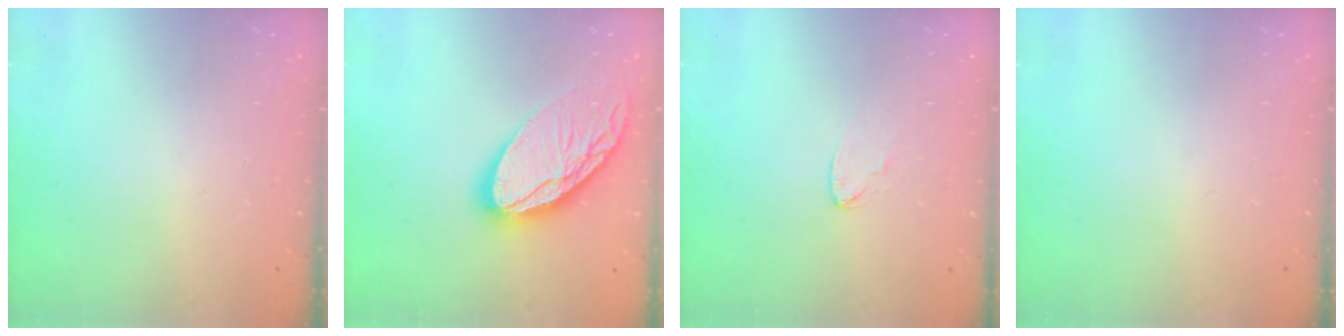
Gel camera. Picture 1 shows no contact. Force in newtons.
{"total": 16.8, "press": 16.7, "slide": 1.9}
{"total": 2.4, "press": 2.4, "slide": 0.2}
{"total": 0.0}